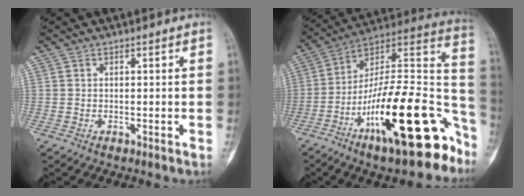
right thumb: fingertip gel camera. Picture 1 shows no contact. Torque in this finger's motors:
{"motor_torque": [3.23, 1.78, 2.08, -0.69, 0.62]}